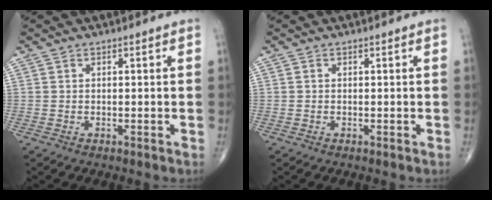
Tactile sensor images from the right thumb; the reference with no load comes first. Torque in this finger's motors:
{"motor_torque": [0.19, 0.03, -0.12, -0.03, 0.03]}